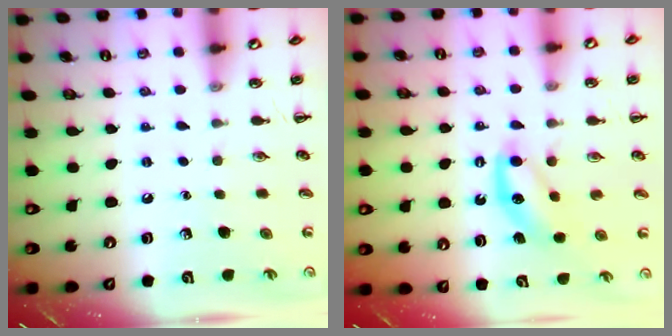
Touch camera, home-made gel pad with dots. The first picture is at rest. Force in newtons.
{"total": 4.8, "press": 4.6, "slide": 1.4}